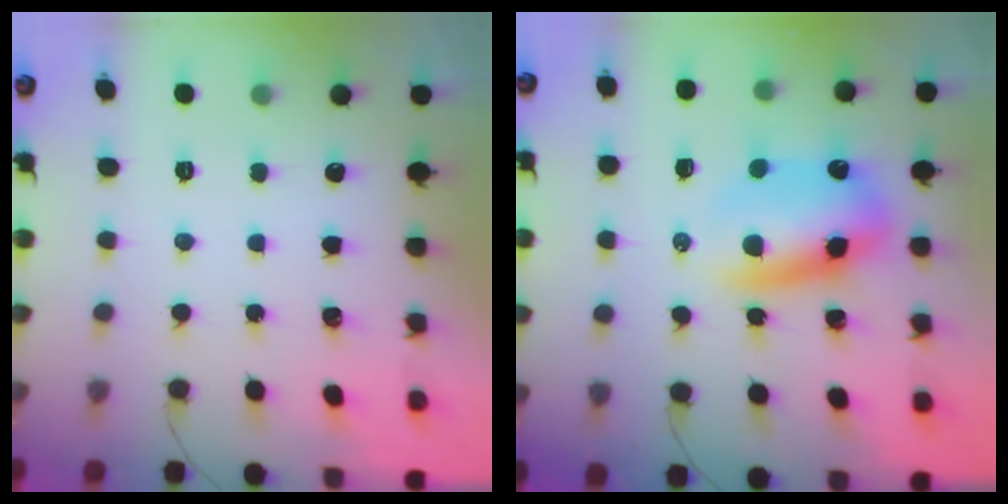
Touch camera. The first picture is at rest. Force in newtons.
{"total": 10.3, "press": 9.9, "slide": 2.8}